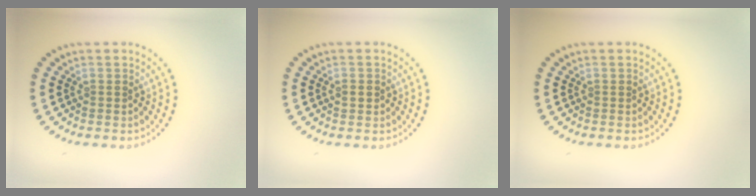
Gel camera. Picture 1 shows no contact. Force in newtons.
{"total": 1.2, "press": 1.2, "slide": 0.1}
{"total": 0.0}